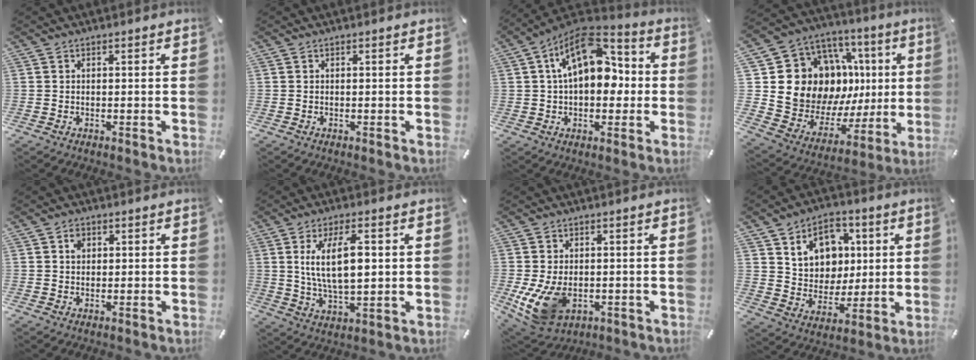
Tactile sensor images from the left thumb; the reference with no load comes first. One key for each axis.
{"total": 0.0}
{"total": 16.4, "fx": 3.9, "fy": 10.3, "fz": 12.1, "tx": -0.200, "ty": -0.018, "tz": 0.067}
{"total": 18.2, "fx": 4.4, "fy": 14.7, "fz": 9.7, "tx": -0.157, "ty": -0.053, "tz": 0.107}
{"total": 2.3, "fx": 0.7, "fy": 1.9, "fz": 1.0, "tx": 0.002, "ty": -0.004, "tz": 0.006}
{"total": 11.6, "fx": 2.4, "fy": 4.9, "fz": 10.2, "tx": -0.193, "ty": -0.006, "tz": 0.031}
{"total": 10.8, "fx": -2.4, "fy": 7.8, "fz": 7.1, "tx": -0.148, "ty": -0.002, "tz": -0.039}
{"total": 11.8, "fx": 4.6, "fy": 10.2, "fz": 3.8, "tx": -0.059, "ty": -0.026, "tz": 0.091}